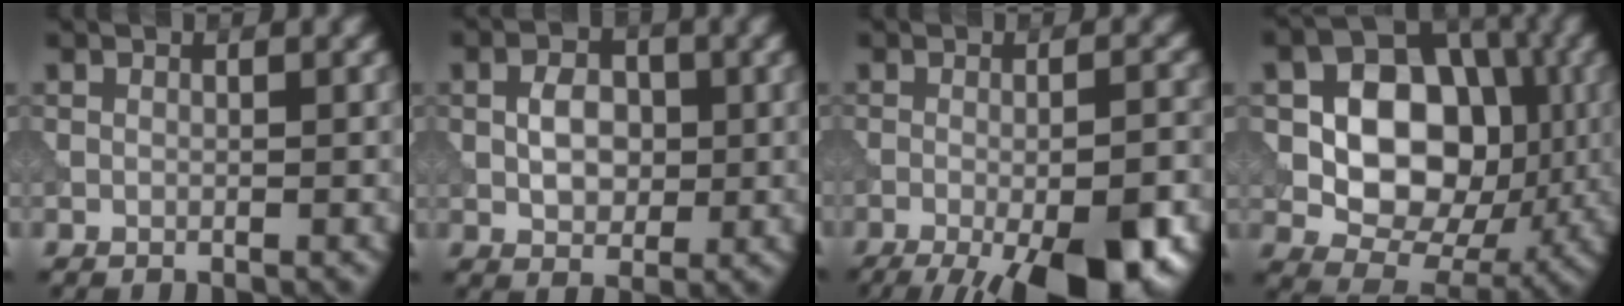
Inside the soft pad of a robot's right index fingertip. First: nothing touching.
{"total": 3.4, "force": [-0.1, 2.3, 2.4], "torque": [-0.042, 0.000, -0.005]}
{"total": 10.8, "force": [-5.4, 2.8, 9.0], "torque": [-0.129, -0.016, -0.074]}
{"total": 10.9, "force": [0.5, 7.9, 7.5], "torque": [-0.115, 0.002, 0.000]}